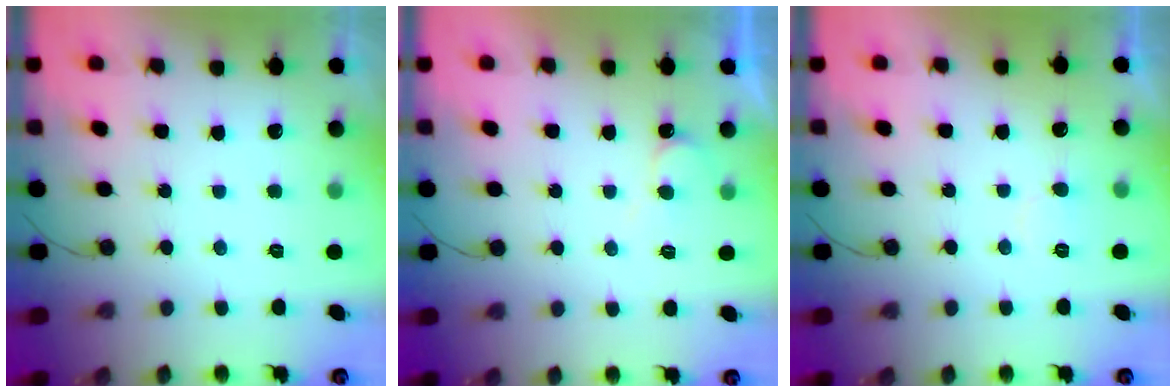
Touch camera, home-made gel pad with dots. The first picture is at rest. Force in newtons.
{"total": 5.4, "press": 5.4, "slide": 0.5}
{"total": 5.4, "press": 5.4, "slide": 0.5}